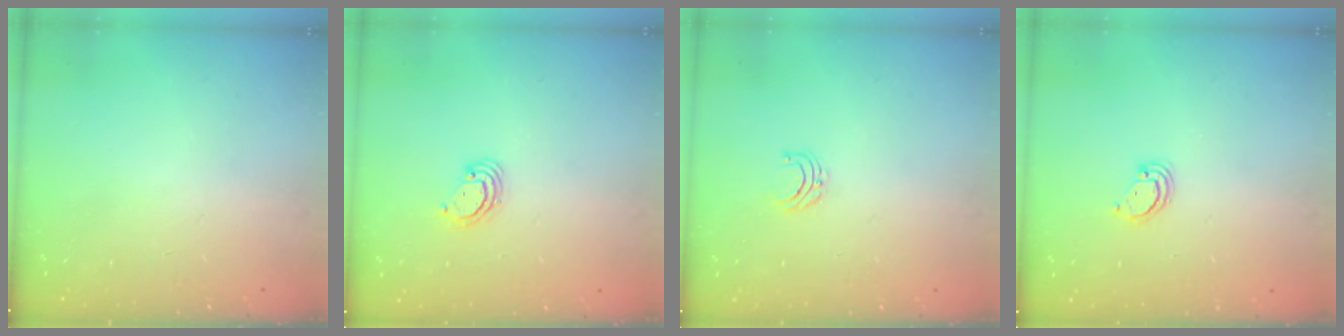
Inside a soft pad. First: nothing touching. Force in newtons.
{"total": 3.5, "press": 3.5, "slide": 0.1}
{"total": 4.0, "press": 4.0, "slide": 0.3}
{"total": 2.9, "press": 2.8, "slide": 0.2}